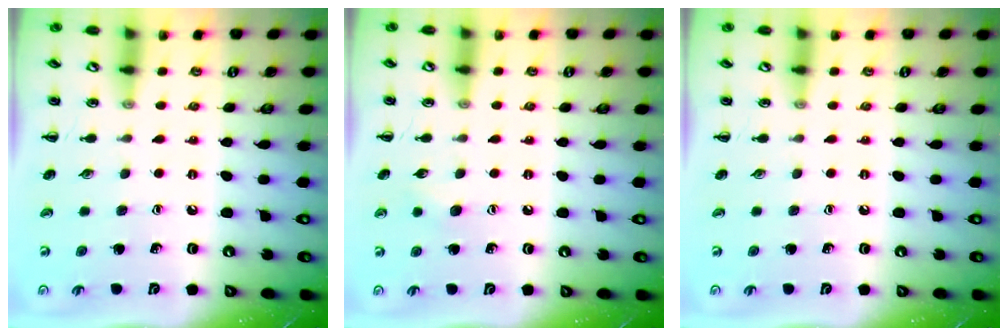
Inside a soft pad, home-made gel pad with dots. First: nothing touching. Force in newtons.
{"total": 4.6, "press": 4.5, "slide": 1.0}
{"total": 0.0}